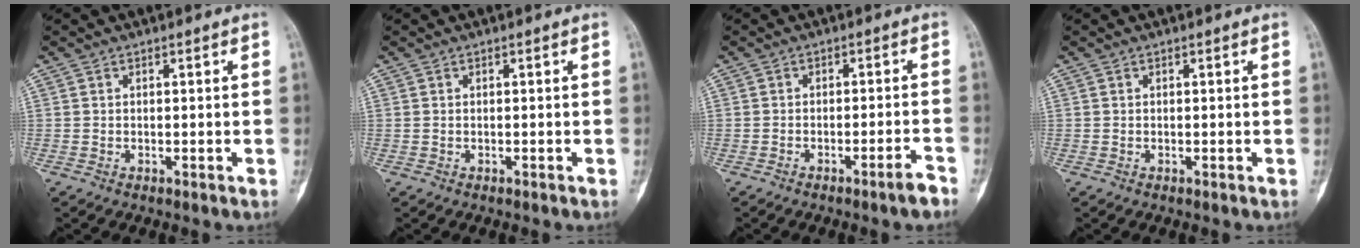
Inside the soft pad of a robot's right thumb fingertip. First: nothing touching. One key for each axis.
{"total": 0.0}
{"total": 3.1, "fx": -2.3, "fy": 0.0, "fz": 2.1, "tx": -0.031, "ty": 0.016, "tz": -0.034}
{"total": 0.0}